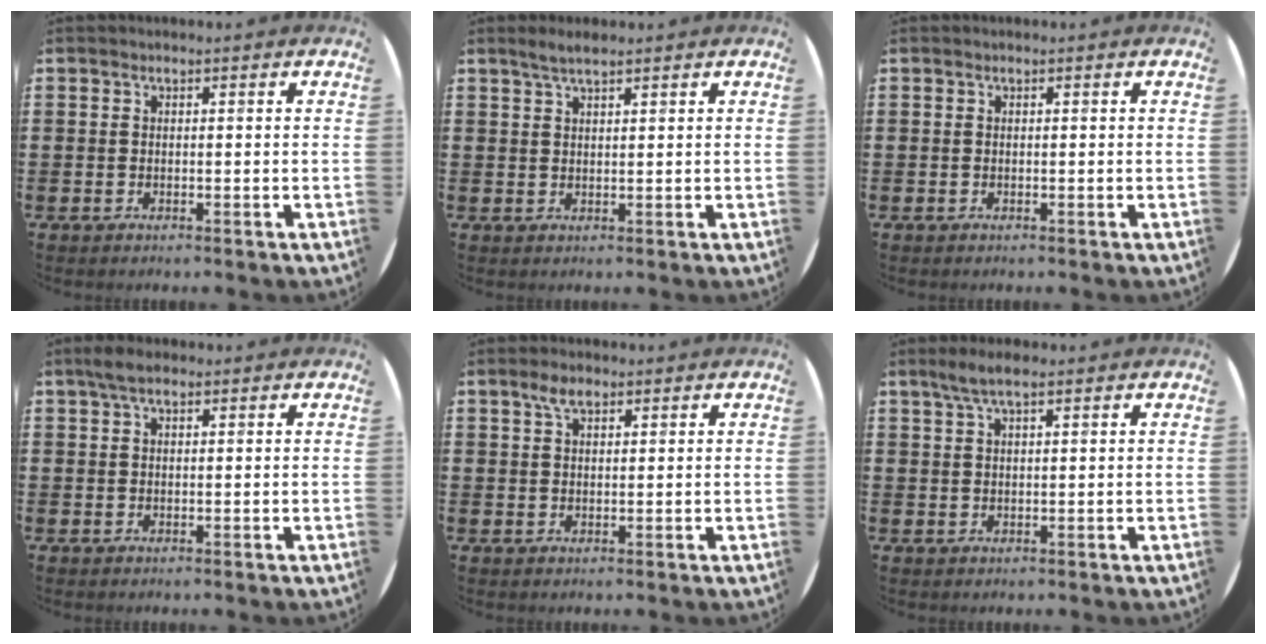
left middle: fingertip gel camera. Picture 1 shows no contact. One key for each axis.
{"total": 2.3, "fx": 1.8, "fy": 0.3, "fz": 1.3, "tx": -0.027, "ty": 0.003, "tz": 0.033}
{"total": 0.0}
{"total": 2.4, "fx": 1.5, "fy": 0.9, "fz": 1.6, "tx": -0.034, "ty": 0.006, "tz": 0.026}
{"total": 2.1, "fx": 1.4, "fy": 1.0, "fz": 1.2, "tx": -0.019, "ty": 0.002, "tz": 0.023}
{"total": 3.3, "fx": 2.3, "fy": 0.6, "fz": 2.3, "tx": -0.049, "ty": 0.006, "tz": 0.040}